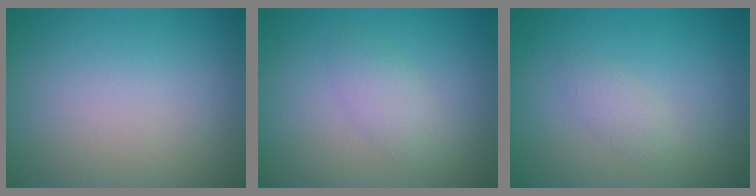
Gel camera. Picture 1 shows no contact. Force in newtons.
{"total": 1.9, "press": 1.9, "slide": 0.1}
{"total": 1.2, "press": 1.2, "slide": 0.0}